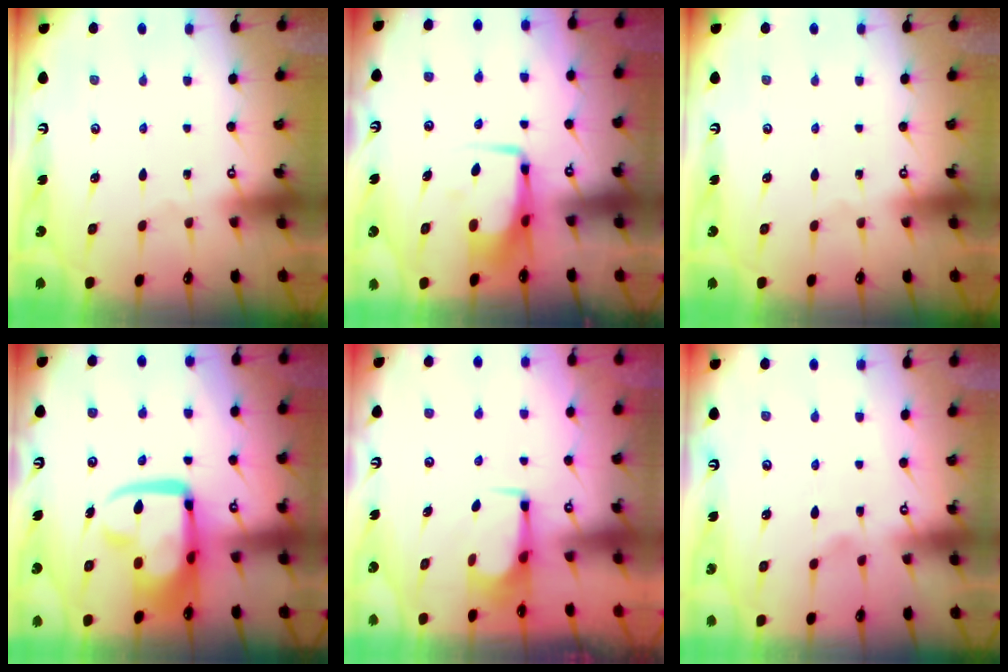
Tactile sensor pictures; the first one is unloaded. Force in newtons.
{"total": 6.5, "press": 6.4, "slide": 1.3}
{"total": 0.0}
{"total": 16.0, "press": 15.8, "slide": 2.1}
{"total": 2.6, "press": 2.6, "slide": 0.4}
{"total": 1.0, "press": 0.0, "slide": 1.0}